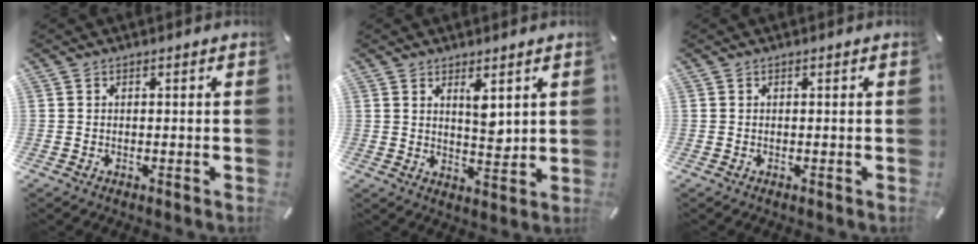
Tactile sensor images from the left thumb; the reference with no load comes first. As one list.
[{"total": 5.5, "force": [3.5, 2.4, 3.6], "torque": [-0.047, -0.026, 0.055]}, {"total": 0.0}]